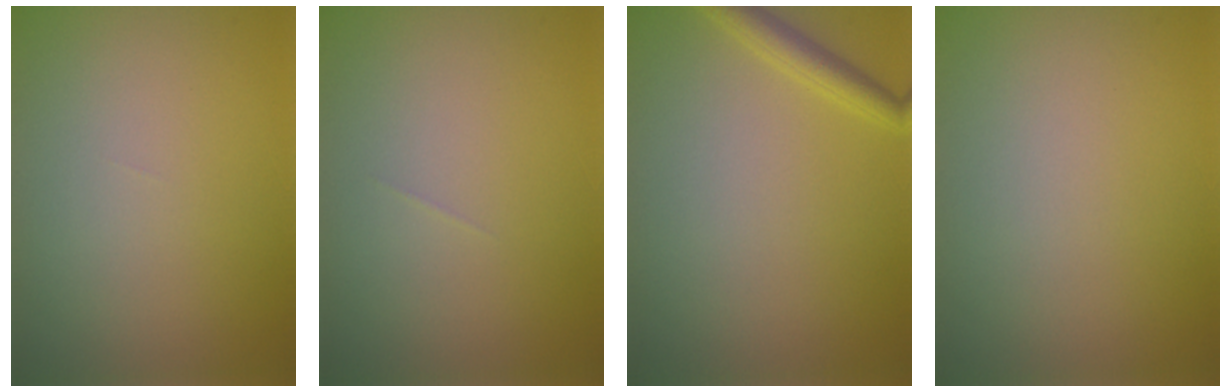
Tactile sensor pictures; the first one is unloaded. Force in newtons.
{"total": 0.0}
{"total": 2.1, "press": 2.1, "slide": 0.1}
{"total": 0.0}